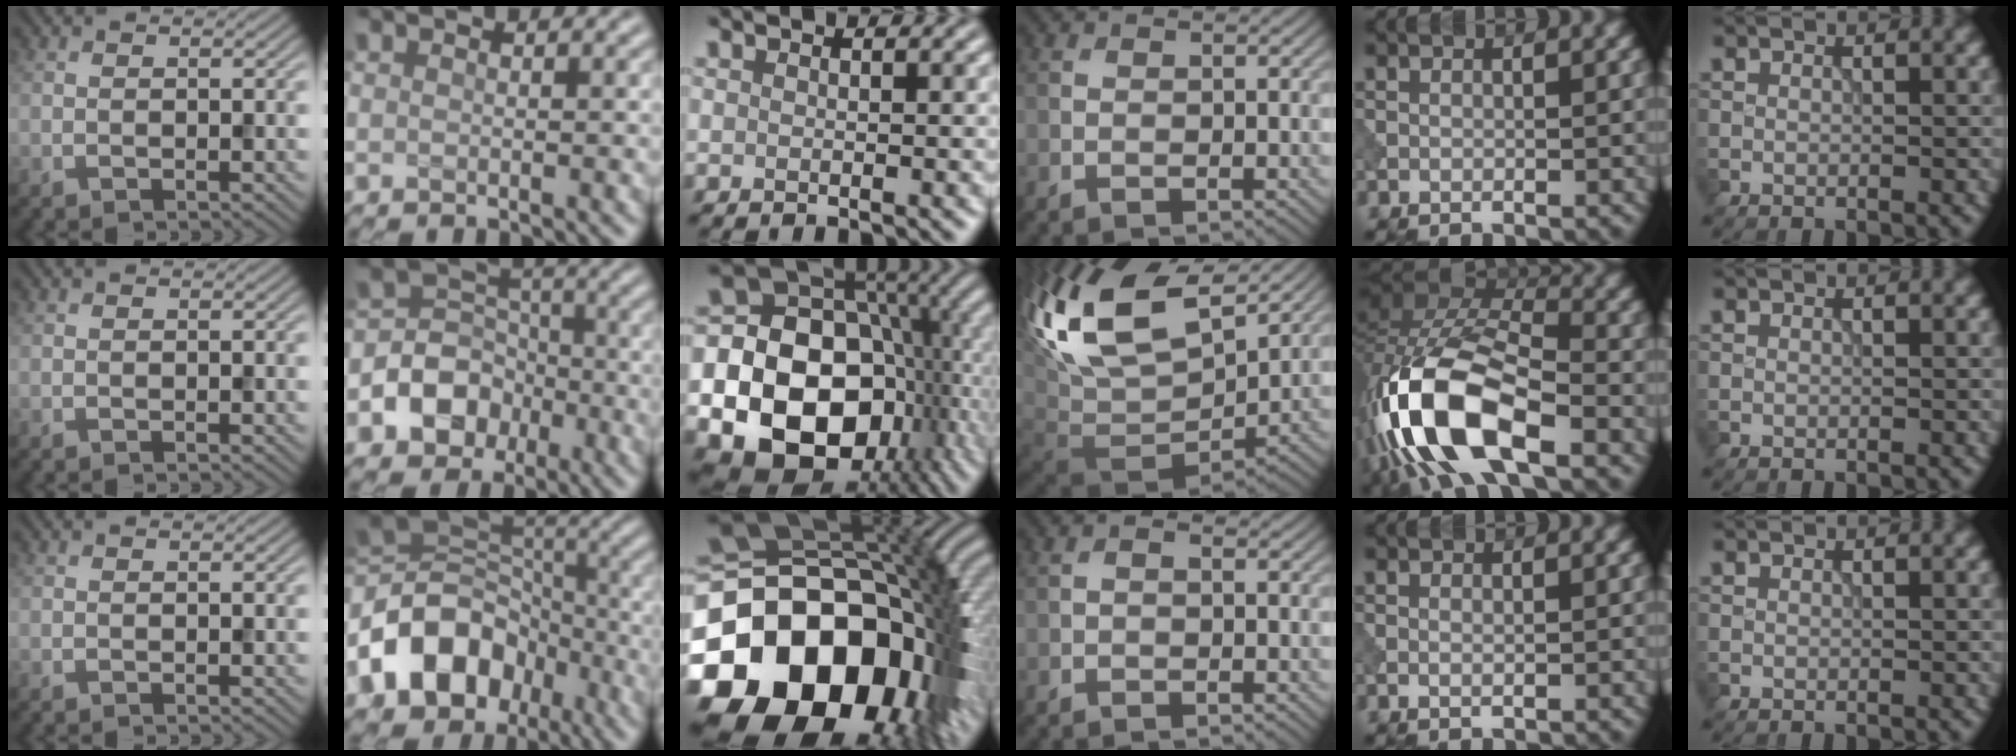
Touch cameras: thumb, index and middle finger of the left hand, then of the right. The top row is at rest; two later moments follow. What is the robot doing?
{"motion": "insert", "object": "peg toy"}